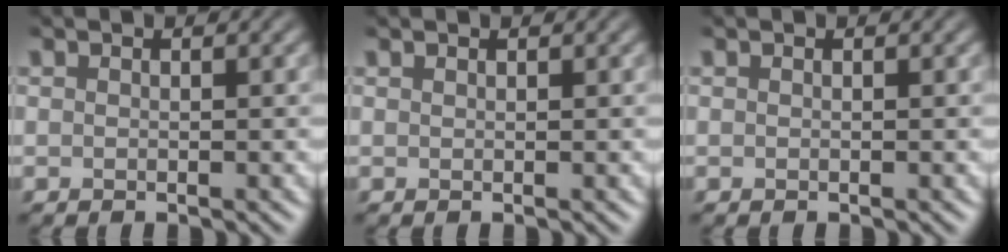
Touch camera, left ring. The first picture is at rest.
{"total": 0.0}
{"total": 0.0}